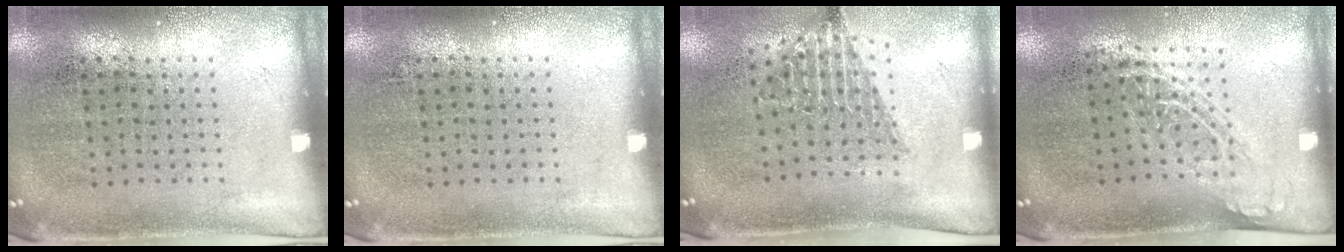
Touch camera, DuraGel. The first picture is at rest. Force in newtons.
{"total": 0.0}
{"total": 1.3, "press": 1.0, "slide": 0.9}
{"total": 1.3, "press": 1.0, "slide": 0.8}